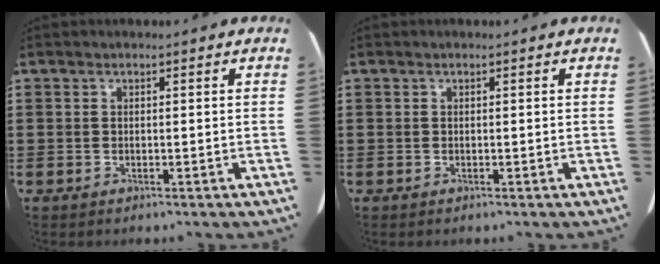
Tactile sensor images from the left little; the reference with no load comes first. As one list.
[{"total": 0.0}]